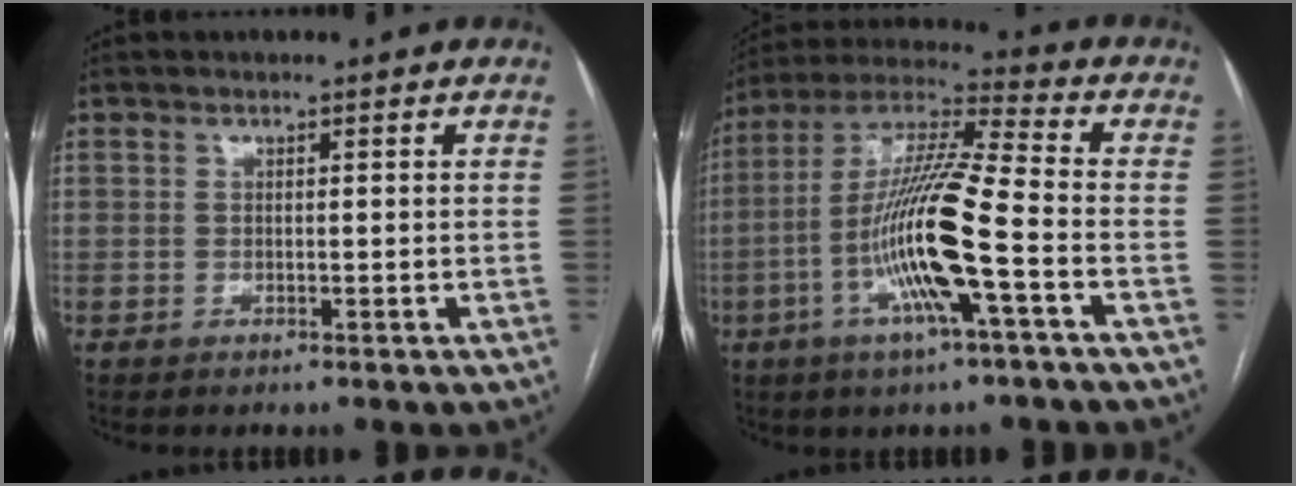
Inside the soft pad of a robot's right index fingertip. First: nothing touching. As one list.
[{"total": 16.2, "force": [-4.6, 0.5, 15.5], "torque": [-0.308, -0.002, -0.093]}]